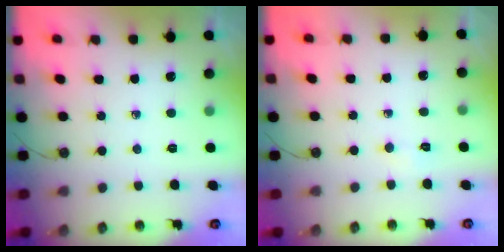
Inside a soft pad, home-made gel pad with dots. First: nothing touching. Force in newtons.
{"total": 2.8, "press": 2.8, "slide": 0.4}